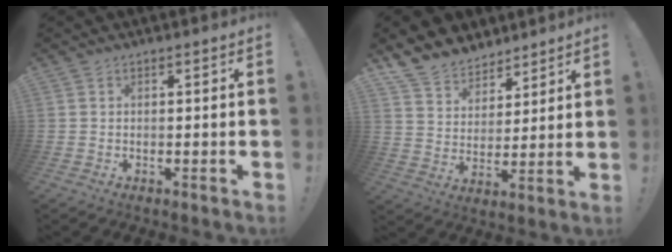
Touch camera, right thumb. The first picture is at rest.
{"total": 10.6, "force": [8.6, 6.0, 1.2], "torque": [-0.035, -0.071, 0.172]}